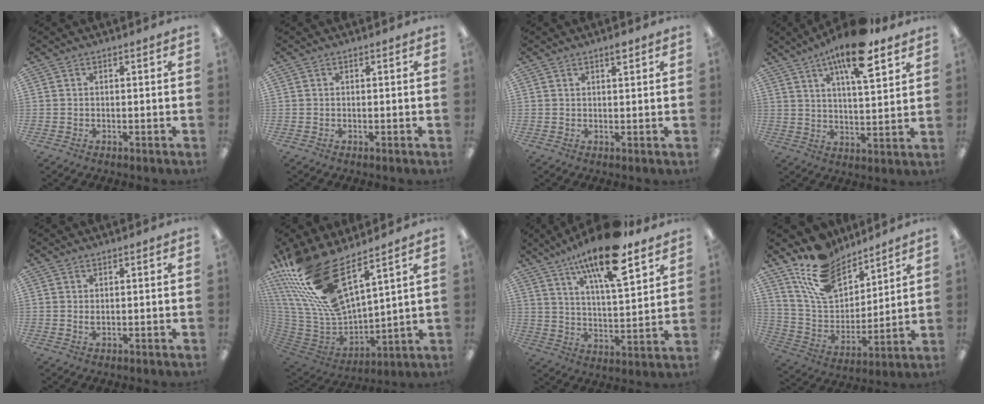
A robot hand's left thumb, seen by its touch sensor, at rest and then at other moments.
{"total": 0.0}
{"total": 2.1, "force": [1.7, 0.4, 1.2], "torque": [-0.018, -0.003, 0.027]}
{"total": 14.8, "force": [9.8, 4.4, 10.3], "torque": [-0.163, -0.046, 0.159]}
{"total": 1.6, "force": [0.6, 0.5, 1.4], "torque": [-0.028, 0.001, 0.010]}
{"total": 23.5, "force": [15.5, 8.7, 15.3], "torque": [-0.320, -0.105, 0.279]}
{"total": 18.0, "force": [12.7, 4.8, 11.9], "torque": [-0.203, -0.069, 0.208]}
{"total": 17.0, "force": [12.7, 8.8, 7.1], "torque": [-0.158, -0.065, 0.239]}